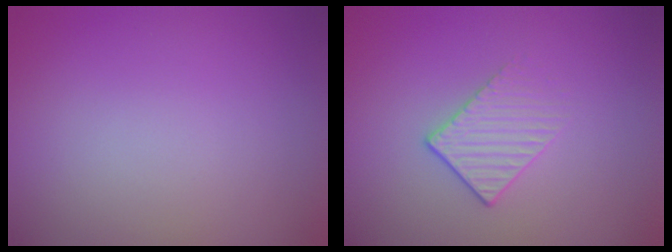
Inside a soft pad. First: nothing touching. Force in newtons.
{"total": 1.6, "press": 1.1, "slide": 1.1}